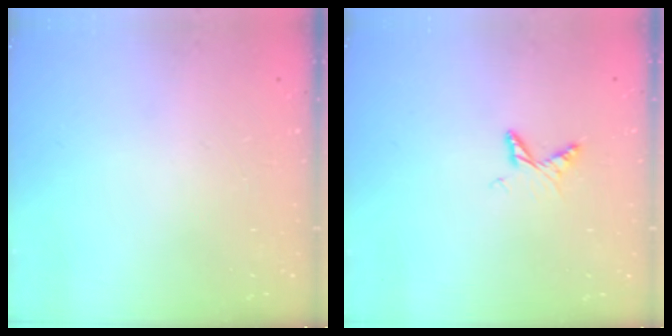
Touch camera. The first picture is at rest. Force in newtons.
{"total": 7.0, "press": 7.0, "slide": 0.8}